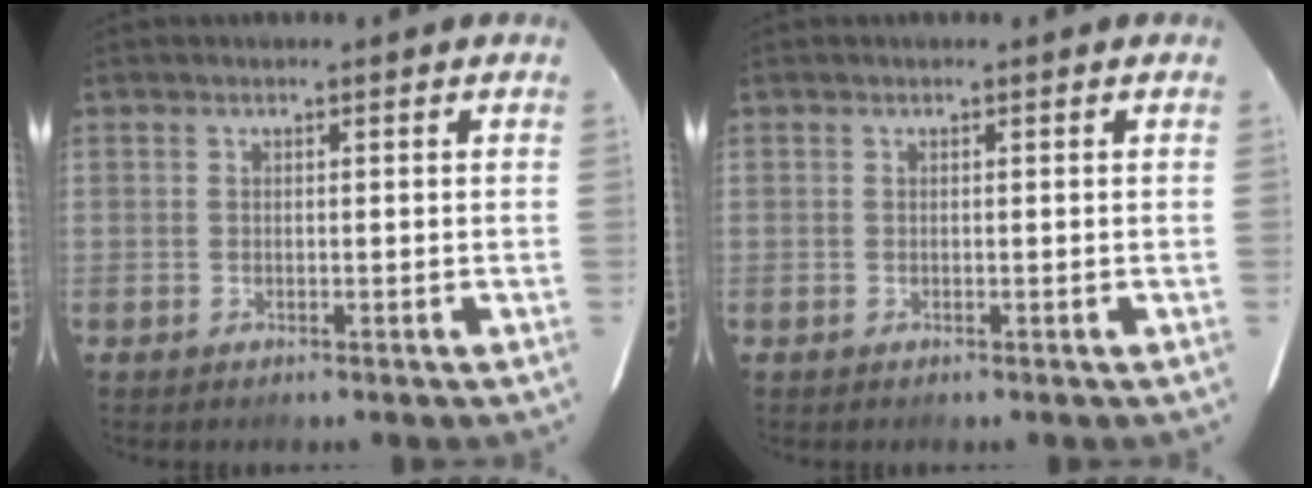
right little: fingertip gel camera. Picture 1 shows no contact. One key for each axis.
{"total": 0.0}